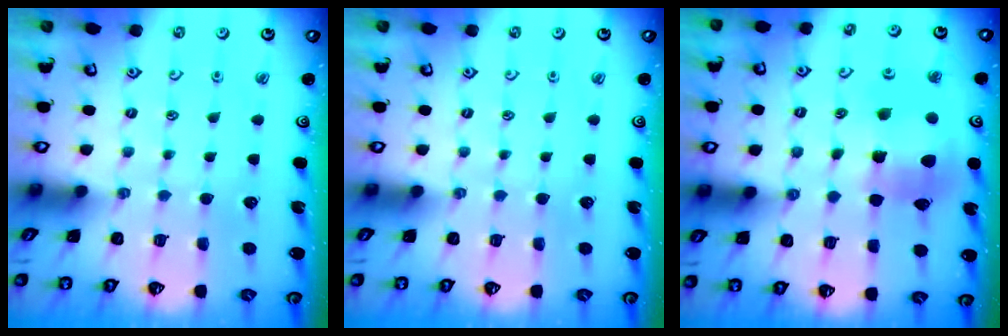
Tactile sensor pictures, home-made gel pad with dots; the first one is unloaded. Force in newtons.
{"total": 0.0}
{"total": 11.3, "press": 11.1, "slide": 1.7}